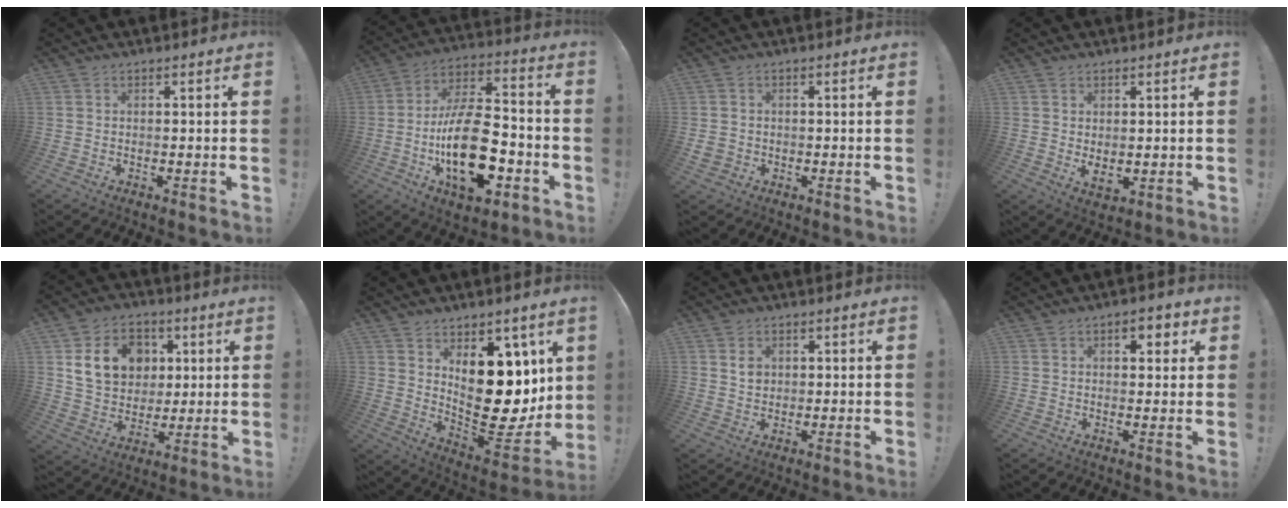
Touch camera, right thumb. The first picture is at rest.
{"total": 24.1, "force": [-6.6, 12.8, 19.4], "torque": [-0.354, 0.039, -0.100]}
{"total": 2.5, "force": [-0.1, 2.3, 1.0], "torque": [-0.014, 0.000, 0.001]}
{"total": 2.8, "force": [1.6, 1.5, 1.8], "torque": [-0.026, -0.012, 0.029]}
{"total": 16.2, "force": [5.4, 13.2, 7.8], "torque": [-0.114, -0.010, 0.115]}
{"total": 19.6, "force": [5.6, 12.0, 14.4], "torque": [-0.195, -0.058, 0.117]}
{"total": 3.1, "force": [1.2, 2.5, 1.4], "torque": [-0.007, -0.007, 0.018]}
{"total": 4.8, "force": [2.1, 2.7, 3.3], "torque": [-0.032, -0.002, 0.028]}